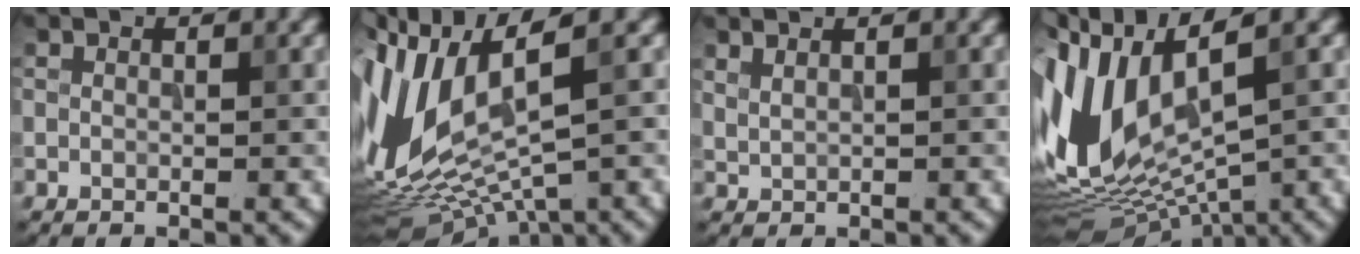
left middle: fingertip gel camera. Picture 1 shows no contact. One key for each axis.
{"total": 12.0, "fx": 1.7, "fy": 5.1, "fz": 10.7, "tx": -0.247, "ty": -0.008, "tz": 0.061}
{"total": 1.6, "fx": 1.3, "fy": 0.6, "fz": 0.8, "tx": -0.009, "ty": -0.001, "tz": 0.014}
{"total": 12.2, "fx": 1.7, "fy": 6.2, "fz": 10.4, "tx": -0.246, "ty": 0.000, "tz": 0.051}